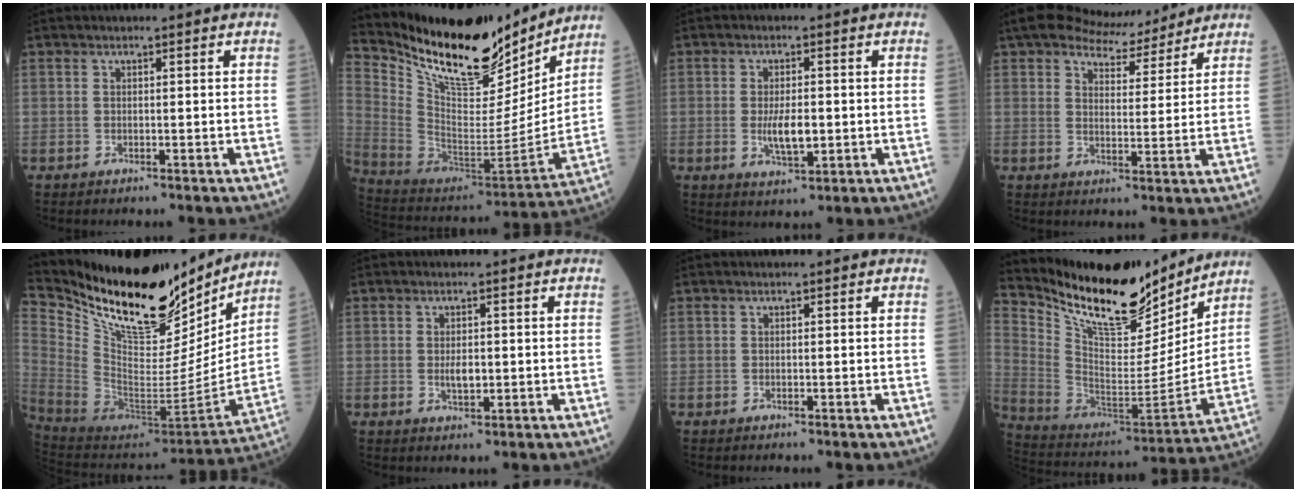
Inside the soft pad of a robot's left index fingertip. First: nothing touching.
{"total": 21.8, "force": [18.8, 6.1, 9.3], "torque": [-0.178, -0.038, 0.319]}
{"total": 4.7, "force": [-0.5, 1.8, 4.3], "torque": [-0.083, -0.005, -0.005]}
{"total": 9.3, "force": [8.1, 3.2, 3.1], "torque": [-0.053, 0.015, 0.122]}
{"total": 25.7, "force": [21.8, 7.4, 11.4], "torque": [-0.211, -0.039, 0.359]}
{"total": 2.3, "force": [-0.1, 1.1, 2.1], "torque": [-0.041, -0.001, 0.001]}
{"total": 0.0}
{"total": 20.2, "force": [17.4, 5.5, 8.5], "torque": [-0.163, -0.036, 0.298]}